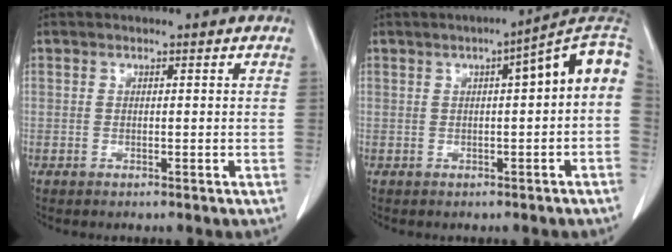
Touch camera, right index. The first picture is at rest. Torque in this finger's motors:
{"motor_torque": [1.02, 0.04, 0.44, 0.06]}